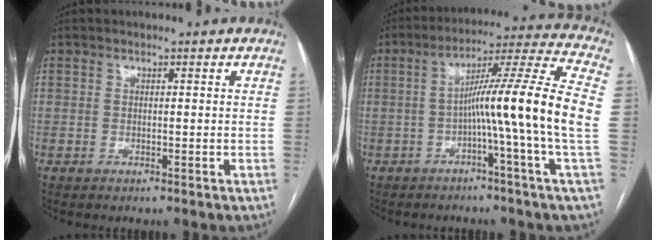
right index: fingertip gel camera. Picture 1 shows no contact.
{"total": 14.2, "force": [-2.2, -2.8, 13.7], "torque": [-0.209, 0.012, -0.047]}